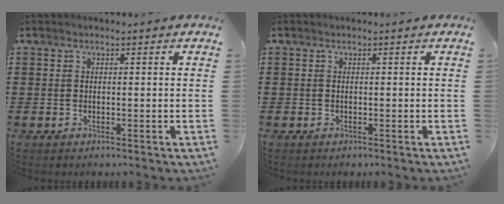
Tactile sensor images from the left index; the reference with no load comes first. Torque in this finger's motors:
{"motor_torque": [-0.03, 0.03, 0.00, -0.01]}